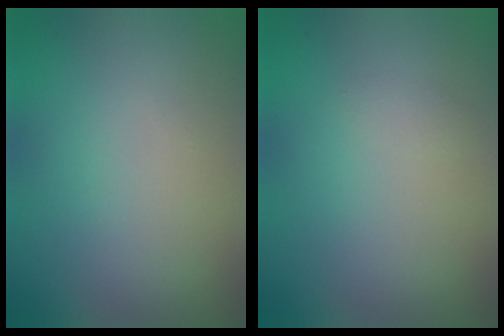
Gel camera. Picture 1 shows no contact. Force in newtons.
{"total": 0.6, "press": 0.6, "slide": 0.0}